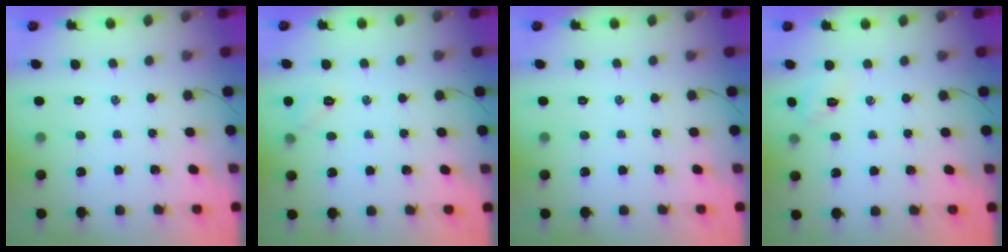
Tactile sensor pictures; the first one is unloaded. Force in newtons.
{"total": 5.2, "press": 4.9, "slide": 1.6}
{"total": 0.0}
{"total": 3.0, "press": 2.9, "slide": 0.9}